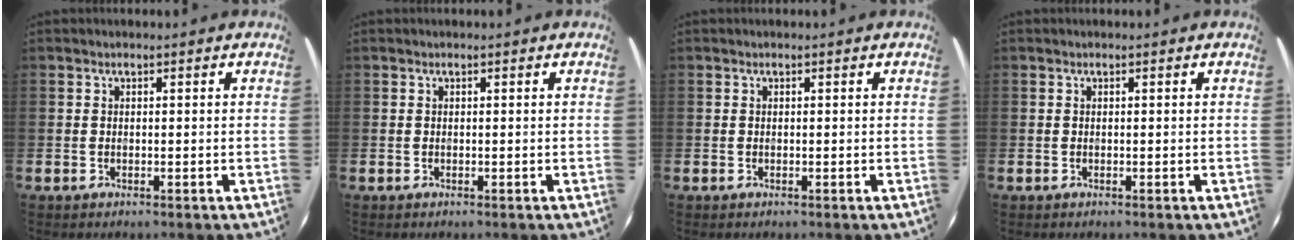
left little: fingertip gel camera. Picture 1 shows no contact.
{"total": 0.0}
{"total": 0.0}
{"total": 0.0}